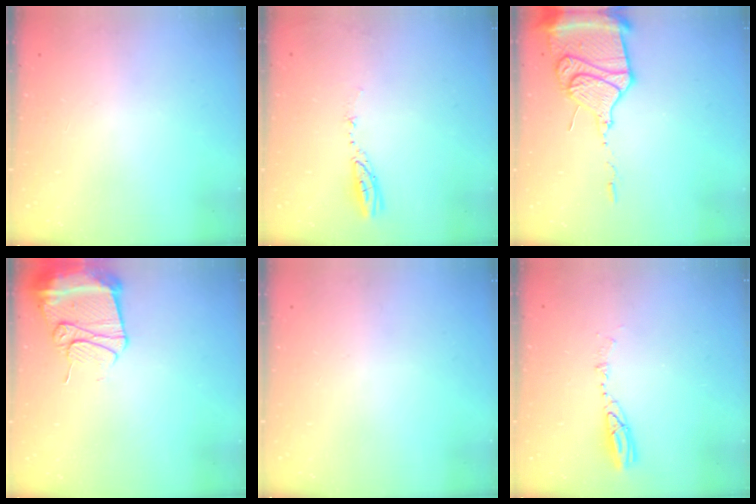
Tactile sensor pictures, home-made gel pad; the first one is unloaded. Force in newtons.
{"total": 3.5, "press": 3.5, "slide": 0.3}
{"total": 16.9, "press": 16.8, "slide": 1.8}
{"total": 13.2, "press": 13.2, "slide": 1.4}
{"total": 0.0}
{"total": 4.7, "press": 4.6, "slide": 0.5}